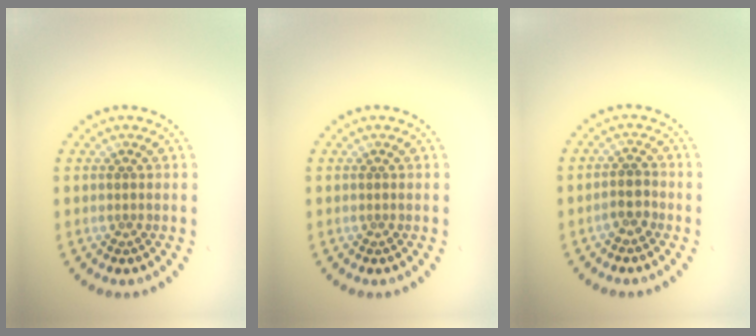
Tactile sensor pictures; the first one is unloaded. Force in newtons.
{"total": 0.0}
{"total": 1.7, "press": 1.4, "slide": 1.0}